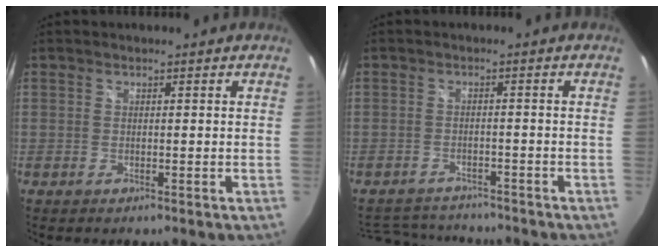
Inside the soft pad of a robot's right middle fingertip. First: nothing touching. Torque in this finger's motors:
{"motor_torque": [-0.52, -0.40, -0.08, -0.04]}